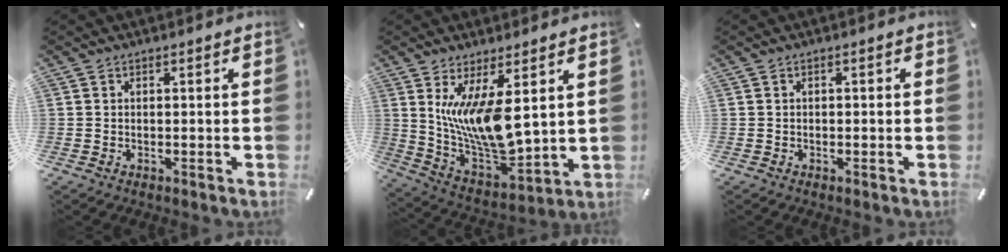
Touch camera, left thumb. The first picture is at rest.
{"total": 13.9, "force": [5.3, 4.9, 11.9], "torque": [-0.256, -0.050, 0.091]}
{"total": 0.5, "force": [-0.2, 0.2, 0.4], "torque": [-0.008, -0.001, -0.003]}